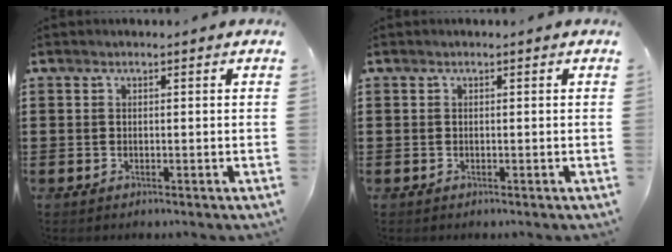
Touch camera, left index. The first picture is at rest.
{"total": 0.0}